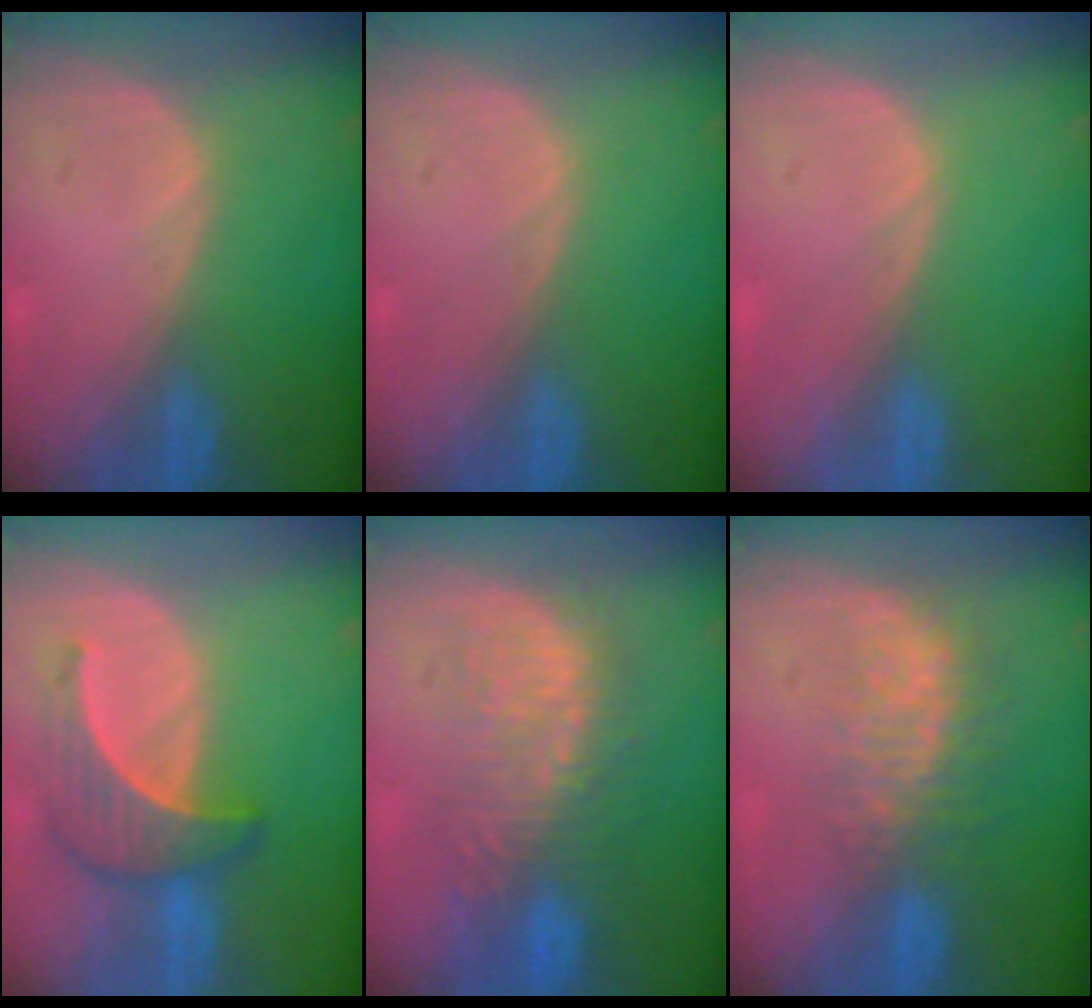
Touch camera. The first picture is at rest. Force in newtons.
{"total": 0.0}
{"total": 0.0}
{"total": 6.4, "press": 6.3, "slide": 0.7}
{"total": 9.7, "press": 8.9, "slide": 3.9}
{"total": 7.8, "press": 6.9, "slide": 3.5}